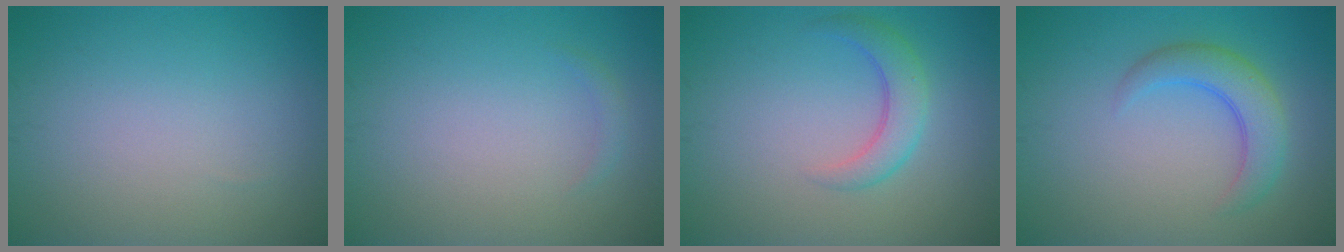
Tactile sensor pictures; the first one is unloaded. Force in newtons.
{"total": 0.7, "press": 0.7, "slide": 0.1}
{"total": 2.8, "press": 2.8, "slide": 0.1}
{"total": 3.7, "press": 3.7, "slide": 0.1}